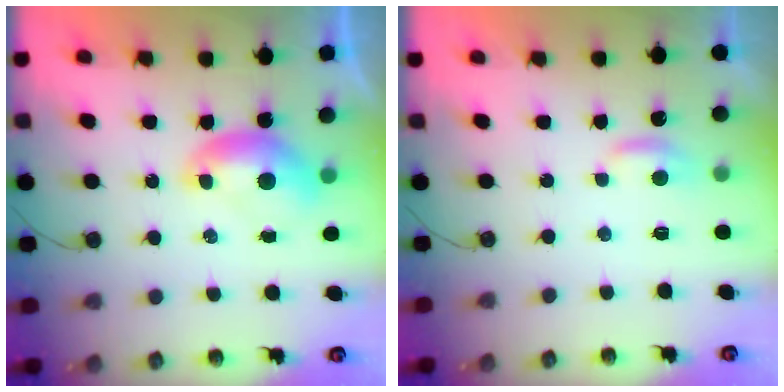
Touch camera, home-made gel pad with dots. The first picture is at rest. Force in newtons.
{"total": 1.8, "press": 1.8, "slide": 0.4}